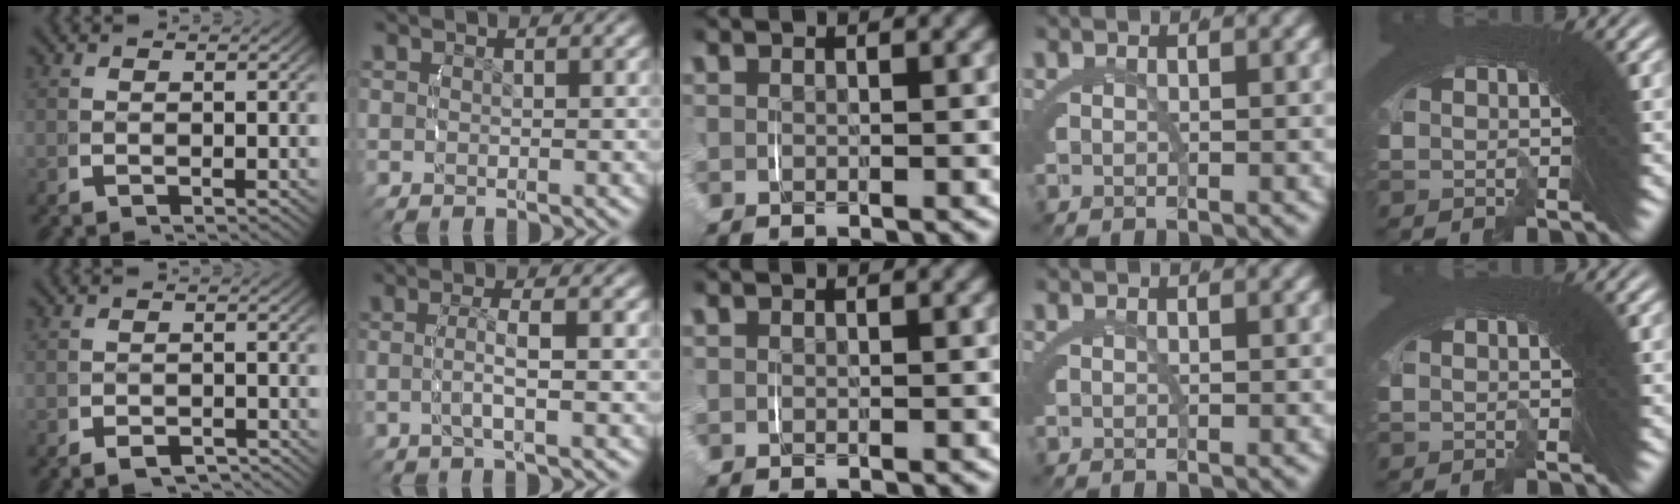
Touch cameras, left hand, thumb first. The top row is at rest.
{"thumb": {"total": 2.5, "force": [-2.3, 0.6, 0.5], "torque": [-0.003, -0.010, -0.035]}, "index": {"total": 2.2, "force": [-0.5, 0.1, 2.1], "torque": [-0.042, 0.008, -0.016]}}